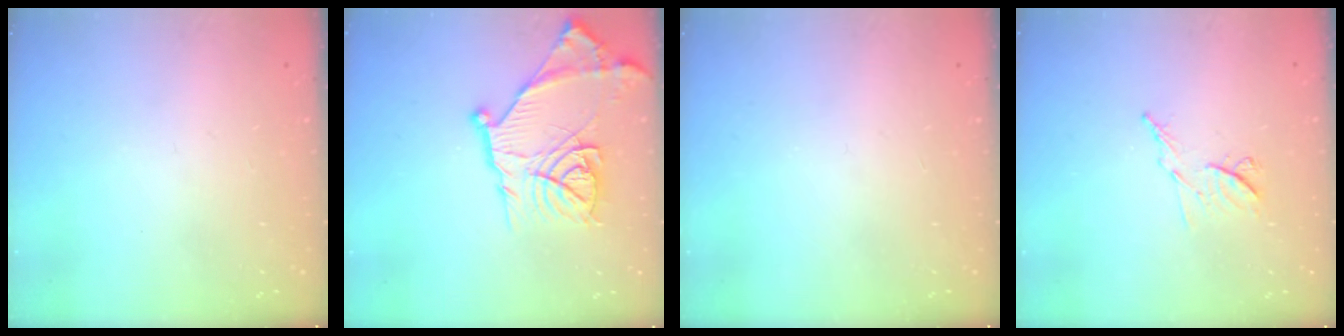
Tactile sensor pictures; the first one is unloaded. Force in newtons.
{"total": 18.7, "press": 18.6, "slide": 1.4}
{"total": 0.0}
{"total": 7.6, "press": 7.5, "slide": 1.1}